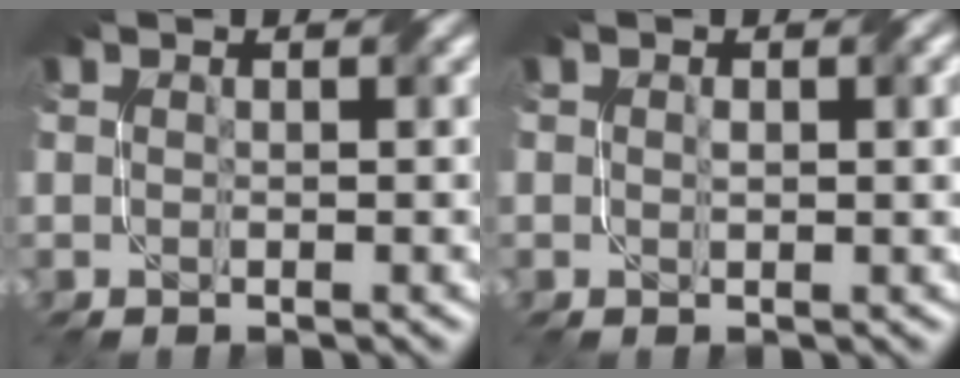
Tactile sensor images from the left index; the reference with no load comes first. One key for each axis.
{"total": 1.8, "fx": 0.4, "fy": 0.8, "fz": 1.5, "tx": -0.022, "ty": -0.001, "tz": 0.010}